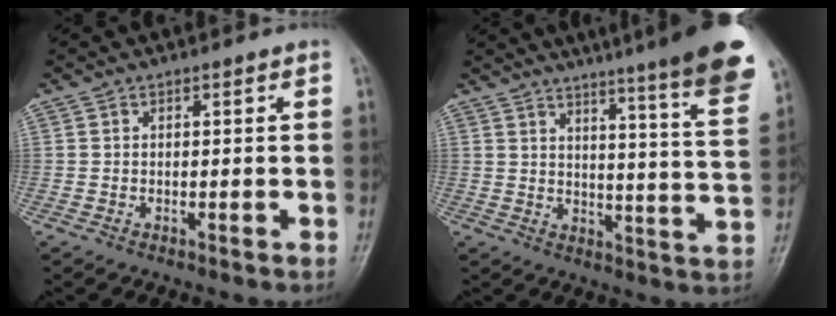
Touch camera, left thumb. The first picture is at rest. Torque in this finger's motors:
{"motor_torque": [2.93, 1.10, 1.50, -1.27, 0.09]}